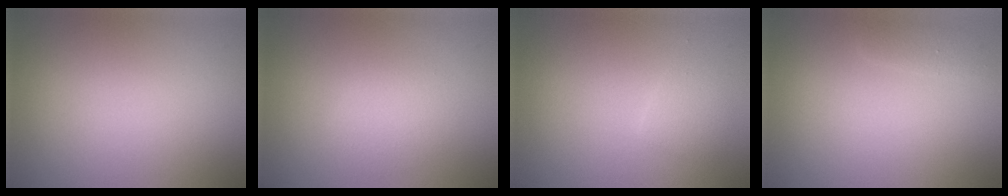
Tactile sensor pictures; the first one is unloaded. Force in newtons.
{"total": 1.7, "press": 1.7, "slide": 0.0}
{"total": 1.3, "press": 1.3, "slide": 0.1}
{"total": 1.1, "press": 1.1, "slide": 0.1}